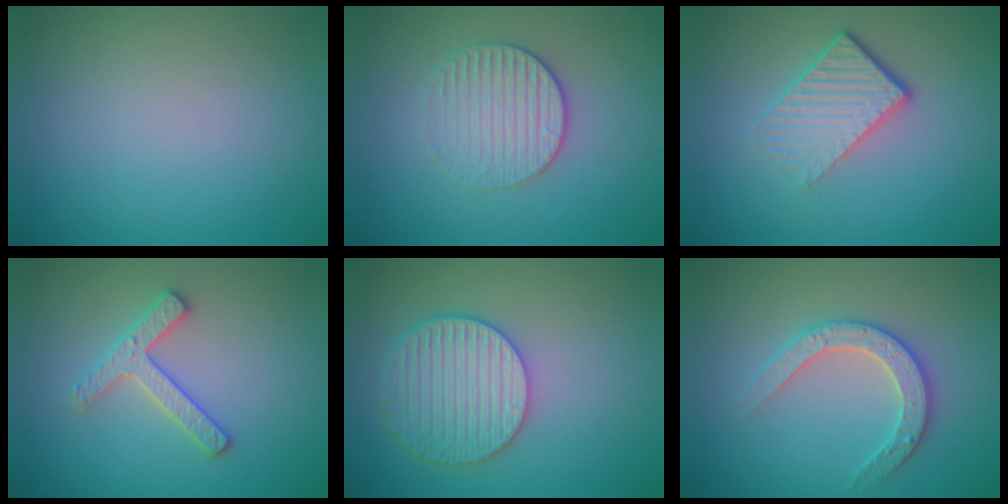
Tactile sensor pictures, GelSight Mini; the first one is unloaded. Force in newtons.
{"total": 3.1, "press": 2.7, "slide": 1.5}
{"total": 4.6, "press": 2.9, "slide": 3.6}
{"total": 2.5, "press": 2.5, "slide": 0.4}
{"total": 4.9, "press": 4.4, "slide": 2.1}
{"total": 2.8, "press": 2.7, "slide": 0.6}